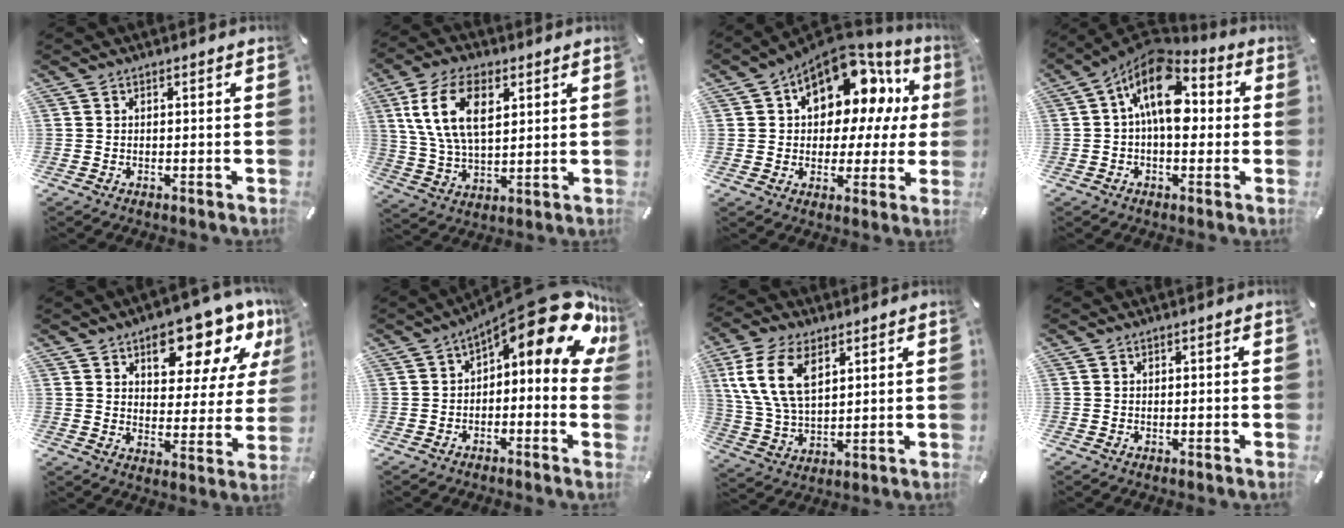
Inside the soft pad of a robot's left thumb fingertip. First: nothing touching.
{"total": 13.3, "force": [5.1, 7.5, 9.8], "torque": [-0.219, 0.005, 0.091]}
{"total": 15.5, "force": [7.0, 9.6, 10.0], "torque": [-0.140, -0.055, 0.115]}
{"total": 15.3, "force": [2.6, 8.8, 12.3], "torque": [-0.203, -0.019, 0.044]}
{"total": 16.2, "force": [11.0, 7.7, 9.2], "torque": [-0.103, -0.074, 0.178]}
{"total": 18.2, "force": [8.5, 6.9, 14.5], "torque": [-0.192, -0.066, 0.142]}
{"total": 12.9, "force": [5.4, 7.8, 8.8], "torque": [-0.223, -0.007, 0.096]}
{"total": 0.0}